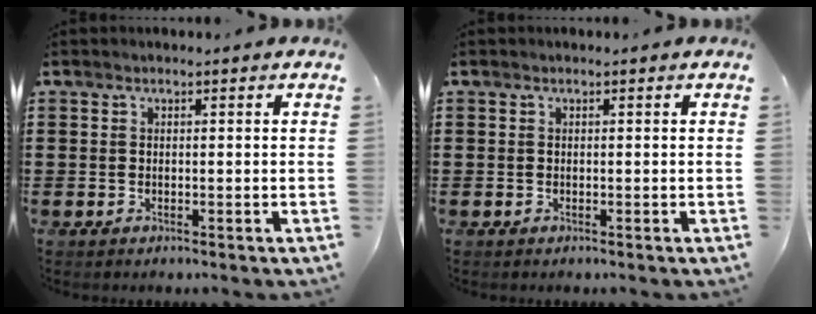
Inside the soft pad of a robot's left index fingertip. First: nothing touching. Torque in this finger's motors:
{"motor_torque": [-0.01, 0.00, 0.00, 0.00]}